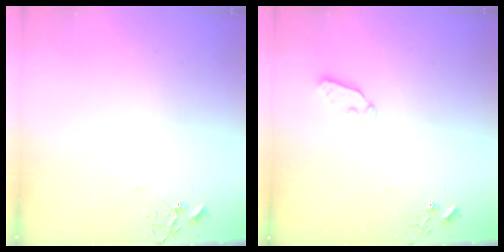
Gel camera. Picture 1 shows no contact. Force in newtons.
{"total": 3.9, "press": 3.9, "slide": 0.6}